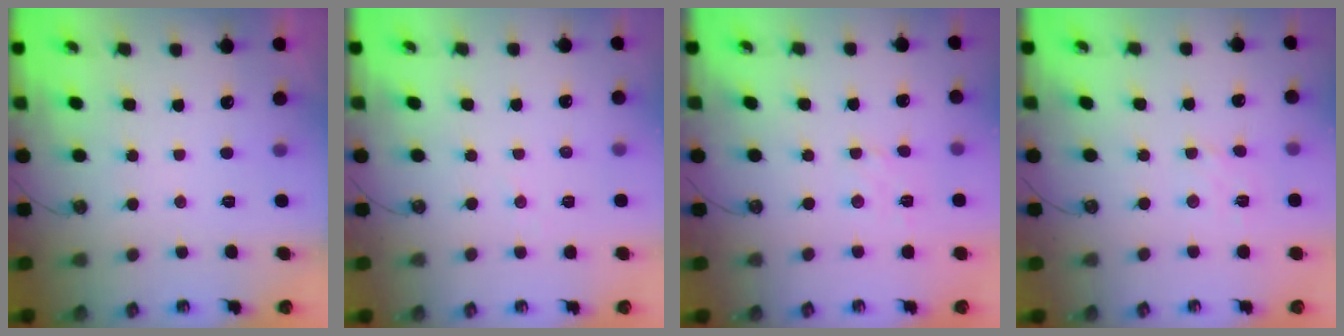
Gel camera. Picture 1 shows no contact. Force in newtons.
{"total": 2.7, "press": 2.7, "slide": 0.3}
{"total": 2.6, "press": 2.6, "slide": 0.6}
{"total": 2.9, "press": 2.8, "slide": 0.7}